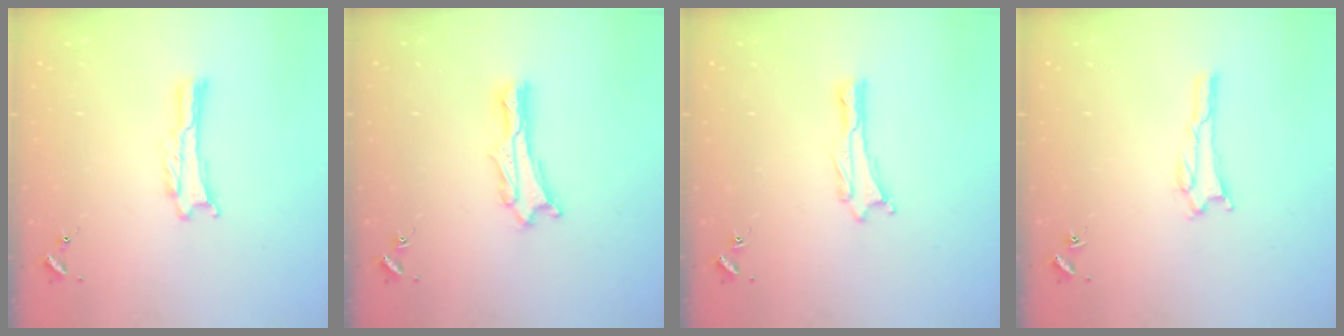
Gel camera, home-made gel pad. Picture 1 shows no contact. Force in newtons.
{"total": 1.9, "press": 1.9, "slide": 0.2}
{"total": 0.0}
{"total": 1.5, "press": 1.5, "slide": 0.2}